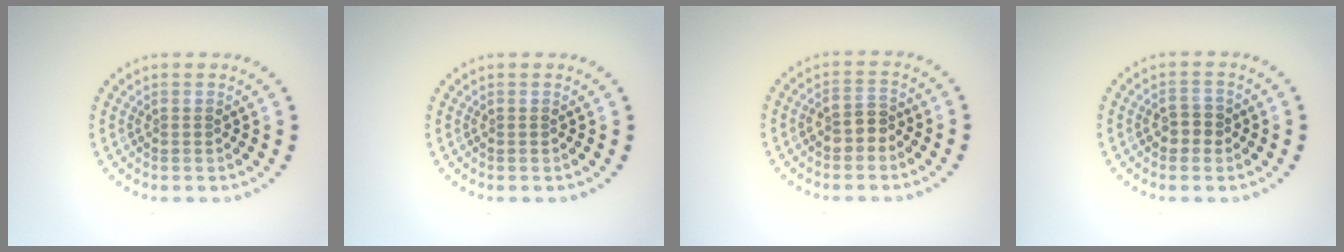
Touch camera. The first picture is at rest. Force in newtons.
{"total": 0.0}
{"total": 2.1, "press": 2.0, "slide": 0.8}
{"total": 1.9, "press": 1.8, "slide": 0.4}